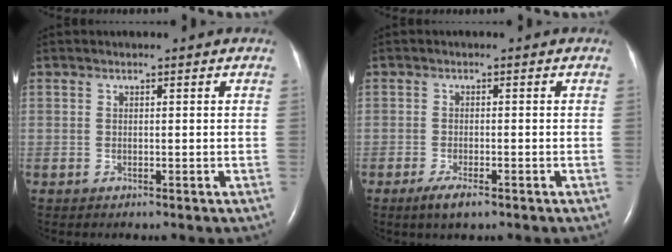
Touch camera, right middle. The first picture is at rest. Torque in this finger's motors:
{"motor_torque": [0.45, -0.31, 0.04, 0.01]}